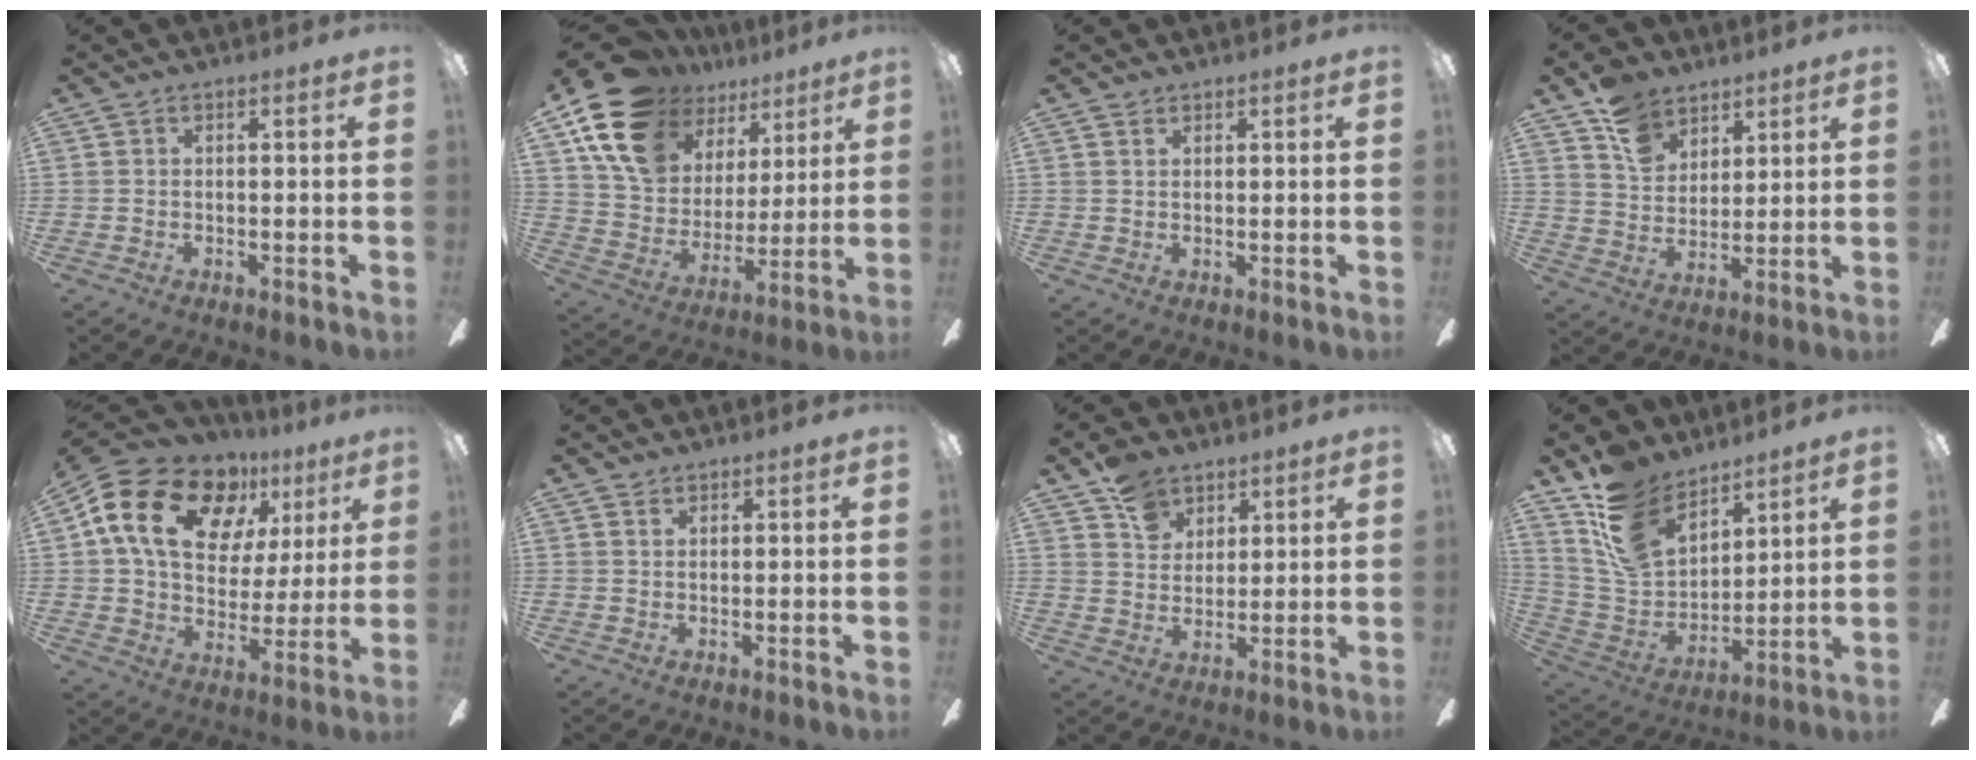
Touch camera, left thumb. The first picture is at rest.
{"total": 19.7, "force": [12.1, 12.6, 9.0], "torque": [-0.182, -0.051, 0.230]}
{"total": 1.2, "force": [1.0, 0.6, 0.4], "torque": [-0.009, 0.001, 0.019]}
{"total": 10.9, "force": [7.6, 7.0, 3.6], "torque": [-0.072, -0.031, 0.147]}
{"total": 20.1, "force": [9.7, 13.3, 11.6], "torque": [-0.201, -0.027, 0.181]}
{"total": 1.4, "force": [1.1, 0.7, 0.3], "torque": [-0.006, 0.000, 0.022]}
{"total": 8.8, "force": [6.1, 5.8, 2.7], "torque": [-0.047, -0.021, 0.116]}
{"total": 15.7, "force": [11.2, 9.0, 6.3], "torque": [-0.146, -0.058, 0.220]}